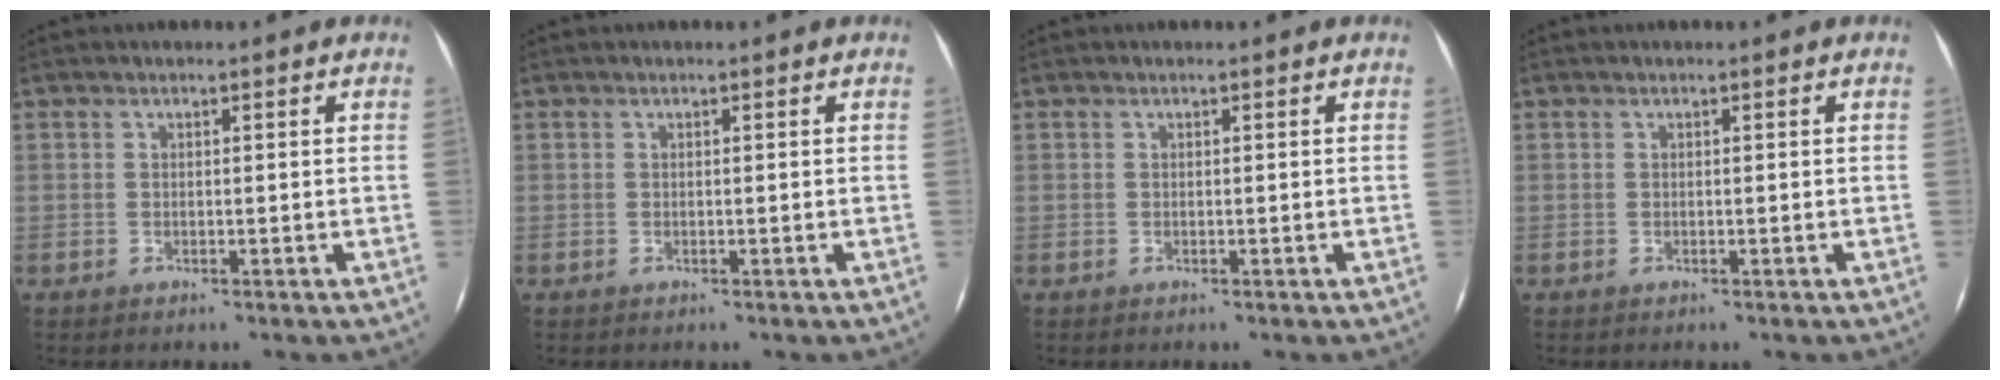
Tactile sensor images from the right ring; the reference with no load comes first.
{"total": 0.0}
{"total": 0.0}
{"total": 0.0}